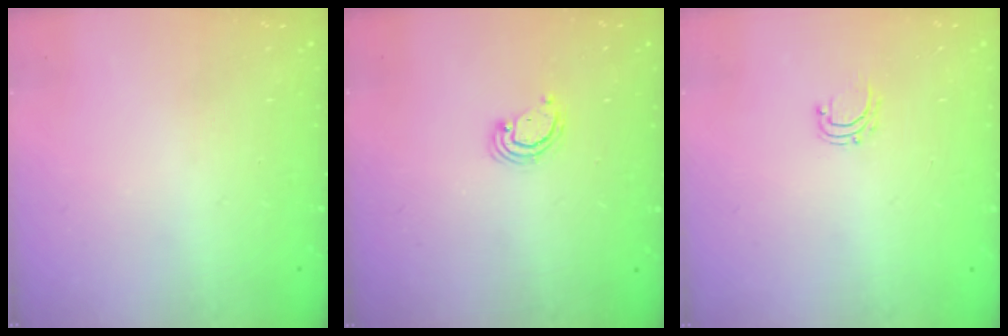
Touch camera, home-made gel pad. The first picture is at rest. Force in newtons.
{"total": 2.5, "press": 2.5, "slide": 0.3}
{"total": 4.2, "press": 4.2, "slide": 0.3}